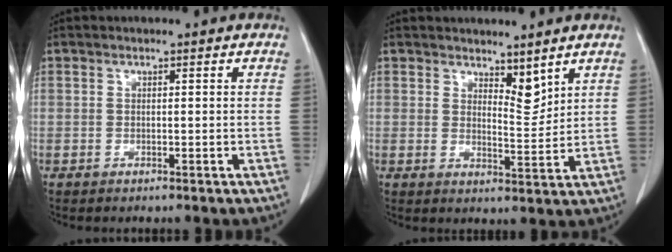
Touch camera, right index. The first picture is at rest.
{"total": 4.0, "force": [3.3, 1.3, 2.0], "torque": [-0.029, -0.012, 0.059]}